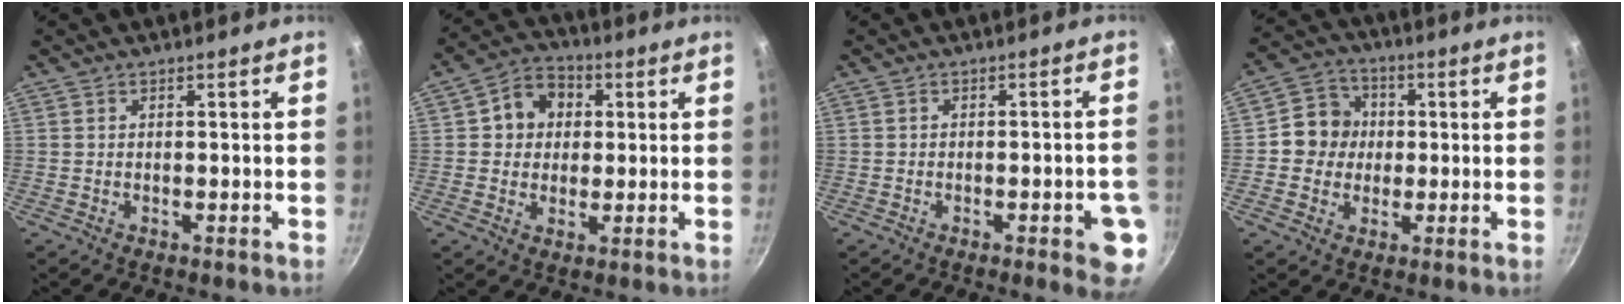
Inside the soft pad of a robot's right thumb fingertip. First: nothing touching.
{"total": 8.6, "force": [2.0, 7.3, 4.1], "torque": [-0.034, 0.004, 0.020]}
{"total": 7.0, "force": [-2.6, 2.0, 6.2], "torque": [-0.053, 0.012, -0.028]}
{"total": 8.1, "force": [0.2, 7.6, 2.7], "torque": [-0.005, 0.016, -0.013]}